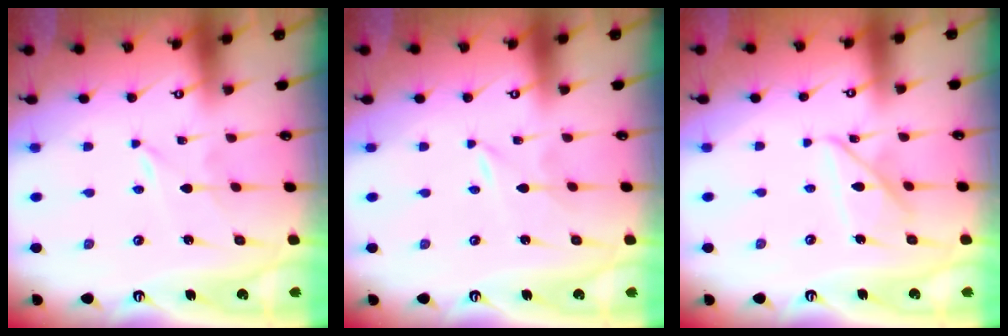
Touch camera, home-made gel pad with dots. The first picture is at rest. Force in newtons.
{"total": 0.0}
{"total": 10.5, "press": 10.5, "slide": 0.8}